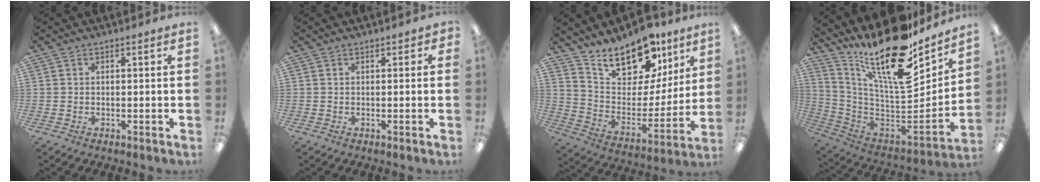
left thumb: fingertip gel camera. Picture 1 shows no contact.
{"total": 0.7, "force": [0.2, 0.6, 0.2], "torque": [-0.005, 0.003, 0.004]}
{"total": 18.6, "force": [15.1, 8.5, 6.9], "torque": [-0.120, -0.110, 0.272]}
{"total": 27.5, "force": [16.6, 10.0, 19.5], "torque": [-0.361, -0.132, 0.281]}